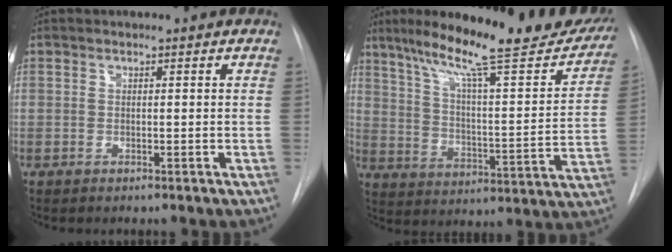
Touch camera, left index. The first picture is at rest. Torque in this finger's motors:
{"motor_torque": [1.01, -1.13, 0.48, 0.17]}